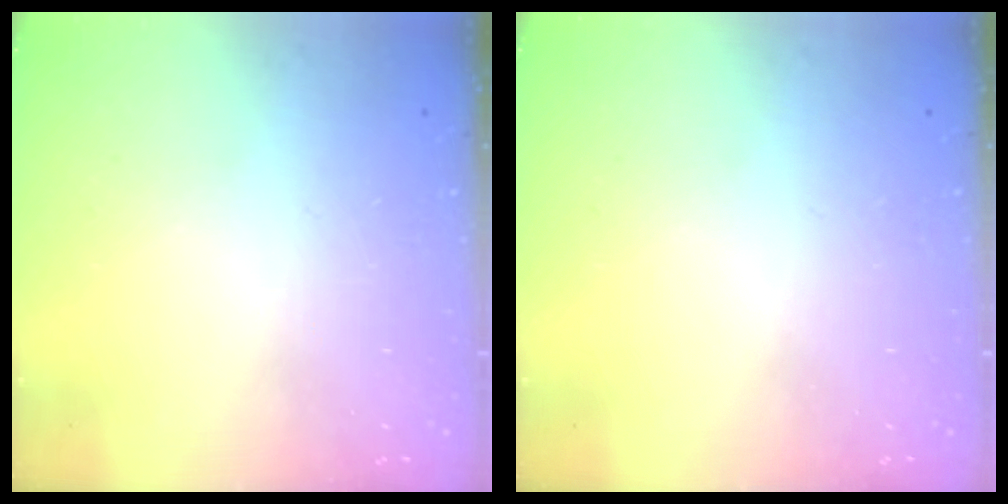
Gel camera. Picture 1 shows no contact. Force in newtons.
{"total": 0.0}